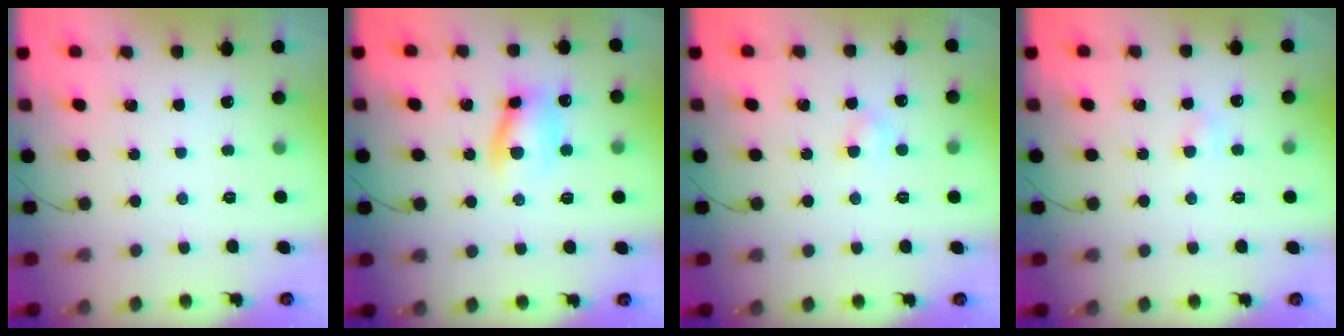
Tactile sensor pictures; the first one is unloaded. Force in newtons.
{"total": 9.9, "press": 9.9, "slide": 1.2}
{"total": 3.0, "press": 2.8, "slide": 1.0}
{"total": 3.0, "press": 2.8, "slide": 1.0}